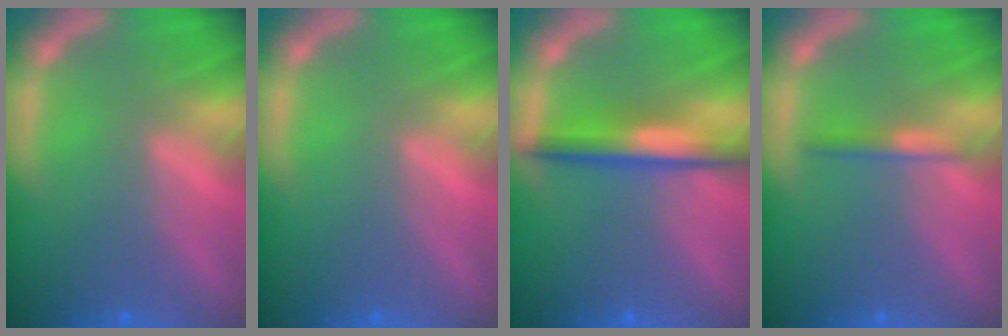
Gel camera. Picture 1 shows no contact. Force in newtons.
{"total": 0.0}
{"total": 4.0}
{"total": 1.4}